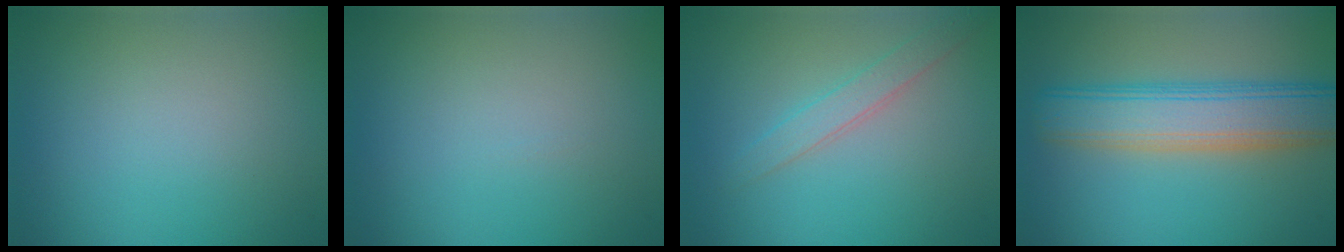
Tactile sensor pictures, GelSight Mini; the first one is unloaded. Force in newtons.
{"total": 0.0}
{"total": 2.0, "press": 2.0, "slide": 0.1}
{"total": 7.3, "press": 7.3, "slide": 0.4}